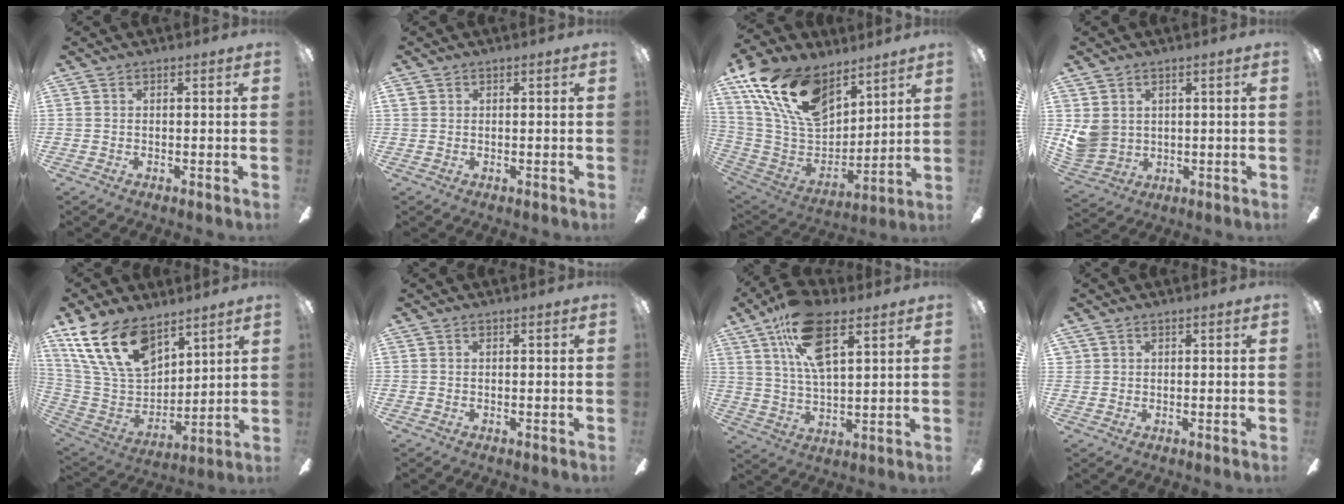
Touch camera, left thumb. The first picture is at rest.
{"total": 1.1, "force": [0.4, 0.9, 0.3], "torque": [-0.007, 0.003, 0.008]}
{"total": 22.2, "force": [12.9, 12.6, 12.9], "torque": [-0.266, -0.053, 0.239]}
{"total": 5.9, "force": [1.8, 5.3, 1.9], "torque": [-0.040, 0.001, 0.038]}
{"total": 19.2, "force": [12.1, 10.3, 10.7], "torque": [-0.234, -0.052, 0.226]}
{"total": 0.0}
{"total": 15.5, "force": [9.0, 6.2, 11.0], "torque": [-0.203, -0.017, 0.158]}
{"total": 1.0, "force": [0.6, 0.8, -0.1], "torque": [0.001, 0.002, 0.011]}